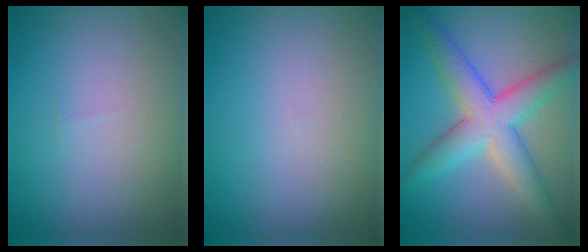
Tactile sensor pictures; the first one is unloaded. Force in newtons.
{"total": 0.0}
{"total": 6.5, "press": 6.5, "slide": 0.2}